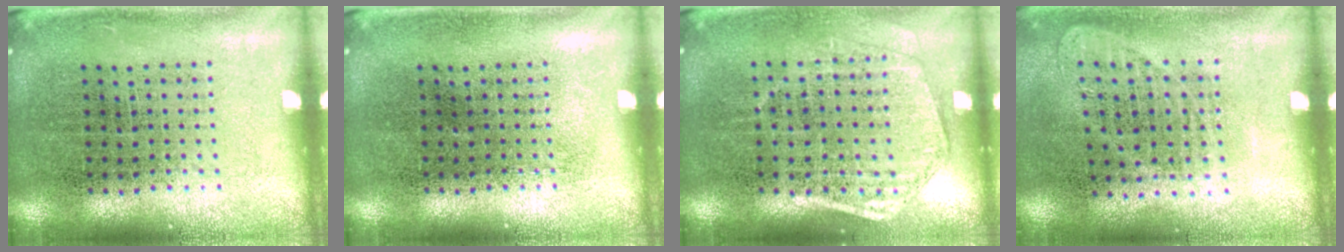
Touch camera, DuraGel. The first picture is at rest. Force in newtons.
{"total": 0.0}
{"total": 1.5, "press": 1.4, "slide": 0.5}
{"total": 1.0, "press": 0.9, "slide": 0.4}